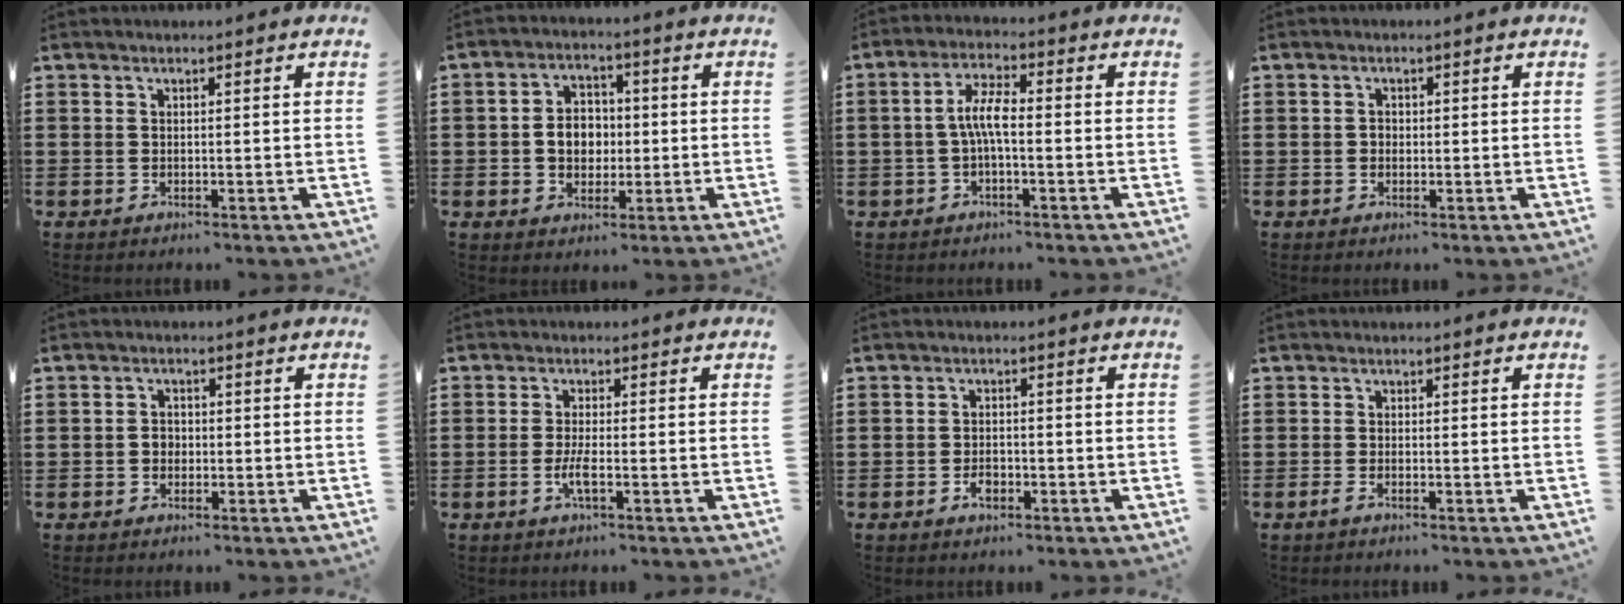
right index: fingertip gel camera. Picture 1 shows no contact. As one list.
[{"total": 5.1, "force": [-0.5, 4.0, 3.0], "torque": [-0.059, 0.009, -0.014]}, {"total": 5.0, "force": [-0.7, 1.3, 4.8], "torque": [-0.108, 0.000, -0.022]}, {"total": 1.0, "force": [0.0, 0.8, 0.5], "torque": [-0.012, 0.005, -0.001]}, {"total": 1.6, "force": [-0.4, 1.3, 1.0], "torque": [-0.021, 0.000, -0.007]}, {"total": 3.0, "force": [-1.1, 0.4, 2.8], "torque": [-0.062, -0.008, -0.023]}, {"total": 2.3, "force": [-1.1, 1.3, 1.6], "torque": [-0.032, 0.001, -0.020]}, {"total": 1.0, "force": [-0.6, 0.1, 0.8], "torque": [-0.028, -0.011, -0.015]}]